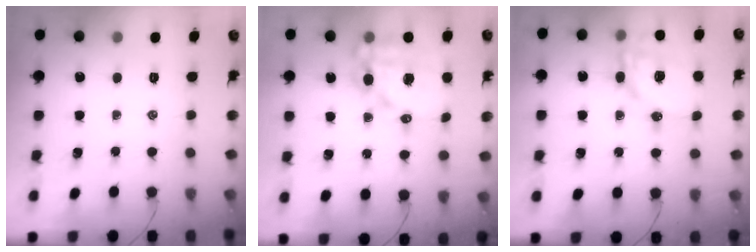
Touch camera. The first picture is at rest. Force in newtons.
{"total": 16.0, "press": 15.6, "slide": 3.5}
{"total": 16.3, "press": 15.9, "slide": 3.7}